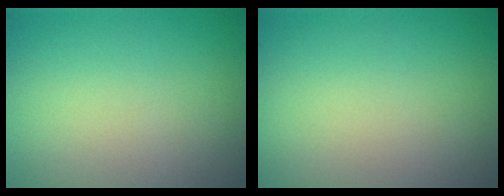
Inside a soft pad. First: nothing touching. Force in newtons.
{"total": 0.0}